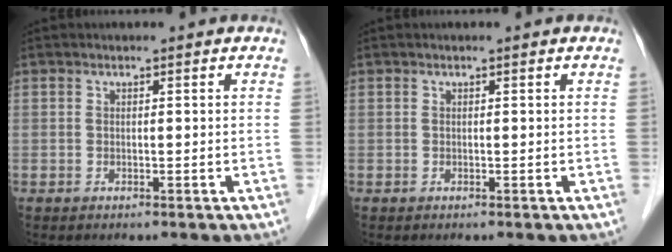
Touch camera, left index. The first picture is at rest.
{"total": 0.0}